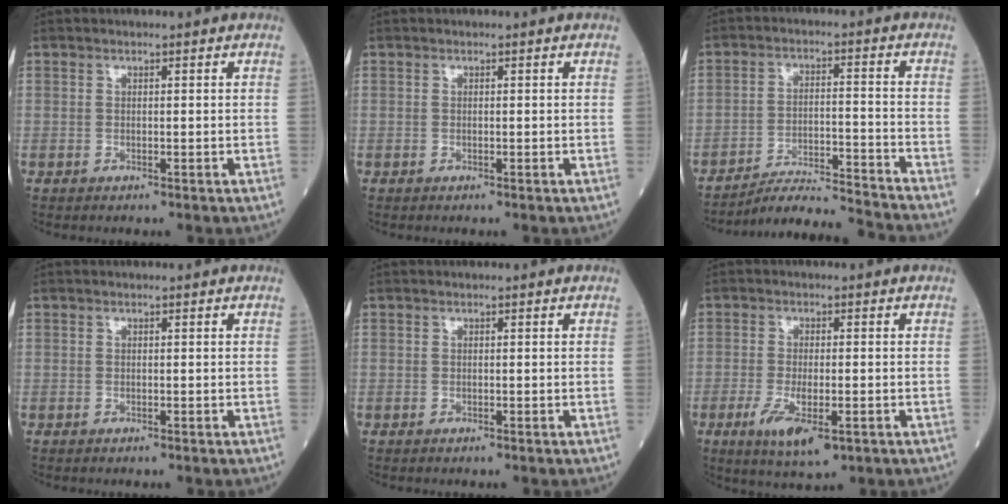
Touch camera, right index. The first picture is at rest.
{"total": 0.0}
{"total": 10.5, "force": [-10.2, -2.1, 1.6], "torque": [-0.018, 0.004, -0.175]}
{"total": 0.0}
{"total": 0.0}
{"total": 6.5, "force": [-2.7, 1.8, 5.6], "torque": [-0.109, -0.015, -0.039]}